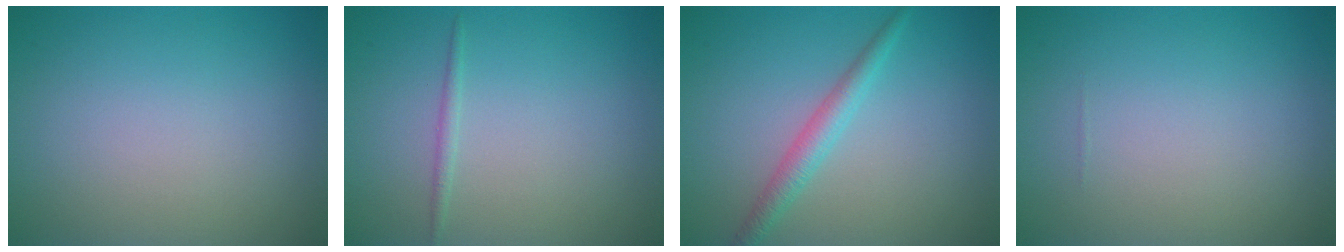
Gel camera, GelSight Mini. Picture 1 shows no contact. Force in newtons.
{"total": 0.8, "press": 0.8, "slide": 0.0}
{"total": 2.3, "press": 2.2, "slide": 0.1}
{"total": 0.0}